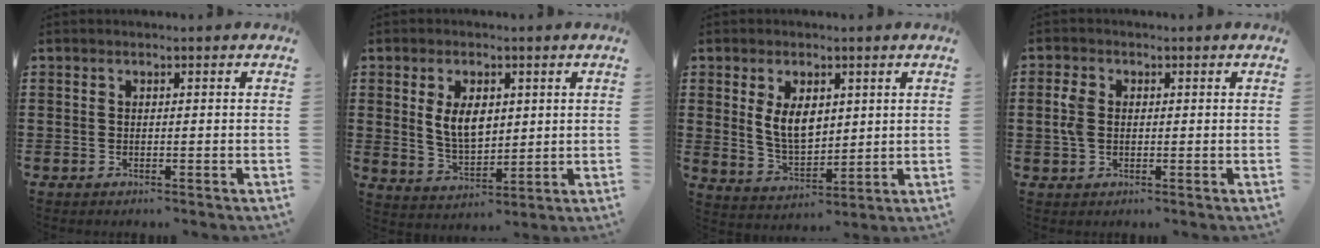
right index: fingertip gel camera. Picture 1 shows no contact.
{"total": 6.3, "force": [1.4, 3.6, 5.0], "torque": [-0.090, 0.006, 0.020]}
{"total": 6.4, "force": [1.8, 3.8, 4.8], "torque": [-0.098, 0.008, 0.031]}
{"total": 3.3, "force": [0.2, 2.3, 2.4], "torque": [-0.067, 0.004, -0.001]}